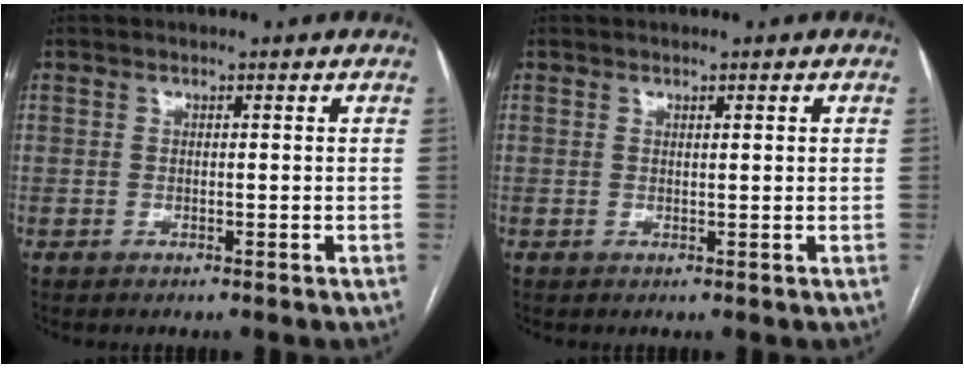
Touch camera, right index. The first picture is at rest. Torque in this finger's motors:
{"motor_torque": [0.00, 0.05, -0.03, 0.00]}